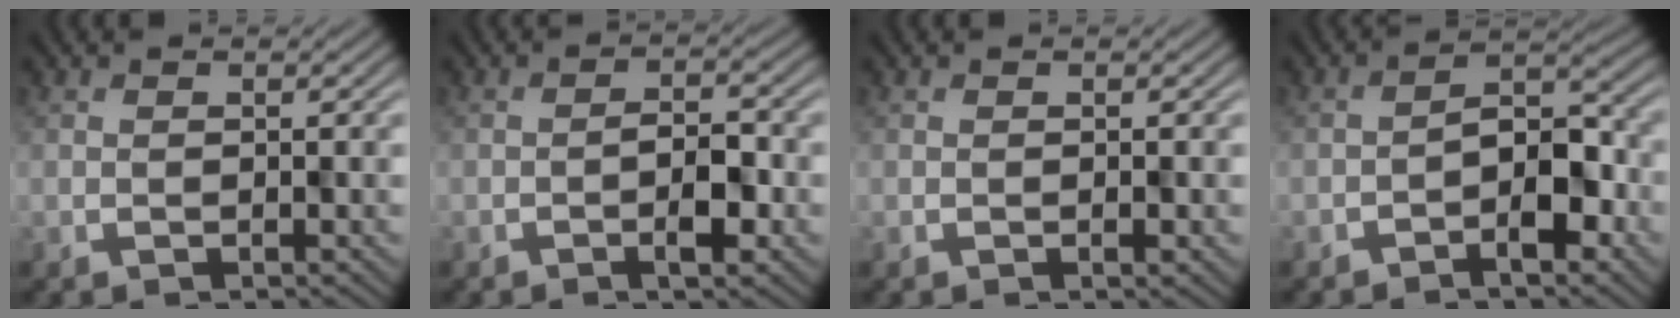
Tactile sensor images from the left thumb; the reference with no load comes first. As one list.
[{"total": 3.0, "force": [-1.2, 0.9, 2.6], "torque": [-0.039, 0.008, -0.023]}, {"total": 0.9, "force": [-0.2, 0.2, 0.8], "torque": [-0.013, 0.001, -0.002]}, {"total": 5.1, "force": [-2.5, 2.4, 3.8], "torque": [-0.041, 0.019, -0.046]}]